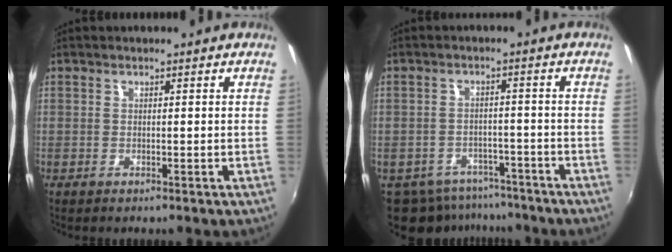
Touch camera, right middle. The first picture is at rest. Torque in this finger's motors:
{"motor_torque": [0.15, -0.39, -0.02, 0.01]}